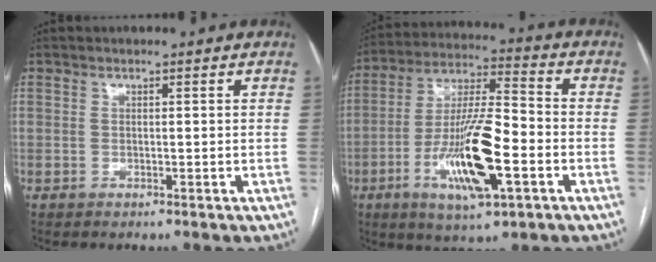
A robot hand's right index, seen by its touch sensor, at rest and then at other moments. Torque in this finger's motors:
{"motor_torque": [2.07, -0.06, 0.84, 0.21]}